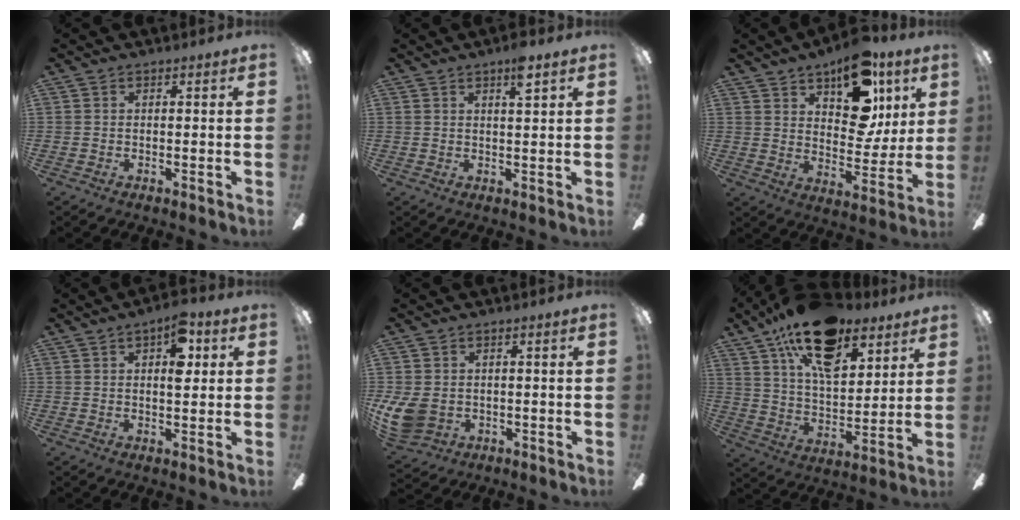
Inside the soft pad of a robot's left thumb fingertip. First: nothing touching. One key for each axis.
{"total": 4.8, "fx": 3.2, "fy": 0.9, "fz": 3.5, "tx": -0.055, "ty": -0.007, "tz": 0.049}
{"total": 17.4, "fx": 10.4, "fy": 9.2, "fz": 10.5, "tx": -0.141, "ty": -0.049, "tz": 0.179}
{"total": 7.9, "fx": 3.3, "fy": 3.4, "fz": 6.4, "tx": -0.088, "ty": -0.007, "tz": 0.049}
{"total": 8.2, "fx": -0.5, "fy": 6.5, "fz": 4.9, "tx": -0.117, "ty": 0.001, "tz": -0.005}
{"total": 21.4, "fx": 13.1, "fy": 10.9, "fz": 12.8, "tx": -0.211, "ty": -0.061, "tz": 0.229}